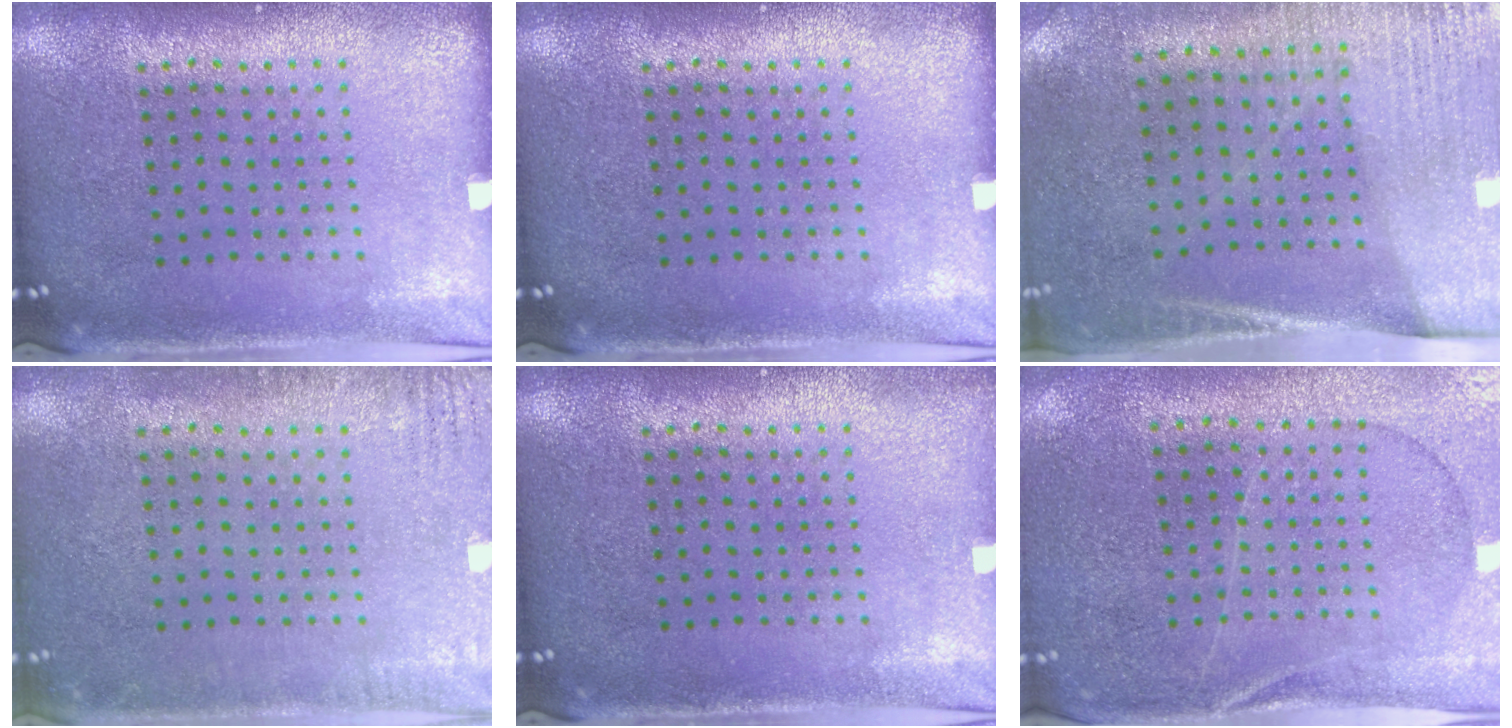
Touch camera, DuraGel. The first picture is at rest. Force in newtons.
{"total": 0.0}
{"total": 2.7, "press": 2.4, "slide": 1.2}
{"total": 2.3, "press": 2.2, "slide": 0.4}
{"total": 0.7, "press": 0.7, "slide": 0.1}
{"total": 0.5, "press": 0.4, "slide": 0.4}